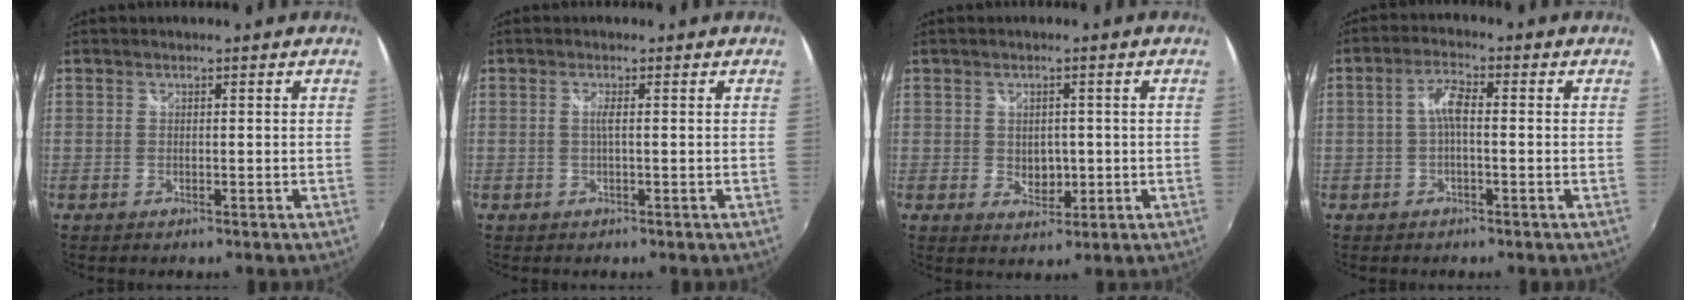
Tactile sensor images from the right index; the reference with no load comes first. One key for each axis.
{"total": 1.2, "fx": 0.0, "fy": -0.3, "fz": 1.2, "tx": -0.022, "ty": -0.001, "tz": -0.002}
{"total": 3.8, "fx": -0.2, "fy": 3.0, "fz": 2.4, "tx": -0.035, "ty": -0.004, "tz": 0.000}
{"total": 3.8, "fx": -0.4, "fy": 1.1, "fz": 3.7, "tx": -0.076, "ty": 0.012, "tz": -0.008}